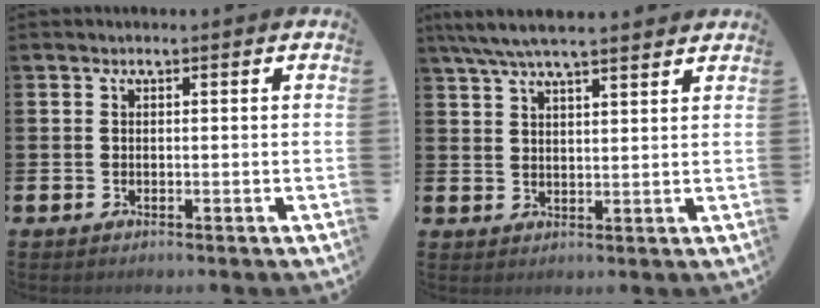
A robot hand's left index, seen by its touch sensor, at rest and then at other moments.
{"total": 6.3, "force": [5.7, 0.7, 2.5], "torque": [-0.063, -0.016, 0.104]}